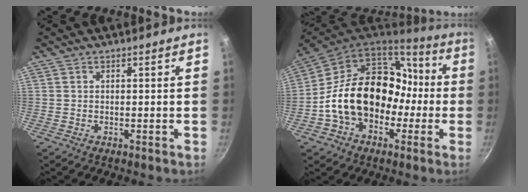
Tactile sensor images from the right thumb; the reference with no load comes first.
{"total": 23.4, "force": [-2.8, 17.6, 15.2], "torque": [-0.224, 0.070, -0.036]}